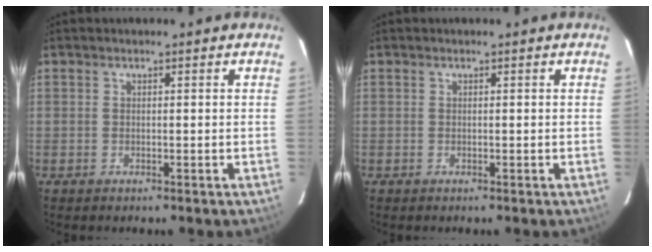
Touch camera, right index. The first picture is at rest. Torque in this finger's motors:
{"motor_torque": [-0.06, 0.17, 0.06, 0.01]}